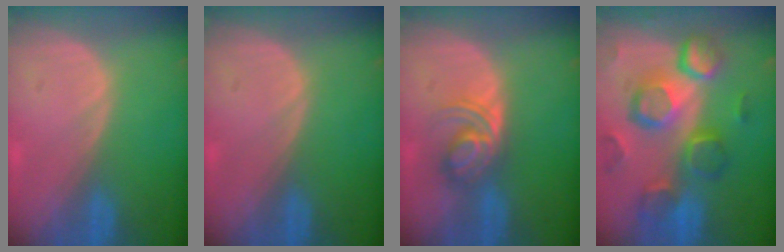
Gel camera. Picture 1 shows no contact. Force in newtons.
{"total": 0.0}
{"total": 5.7, "press": 5.2, "slide": 2.4}
{"total": 12.1, "press": 10.5, "slide": 6.0}